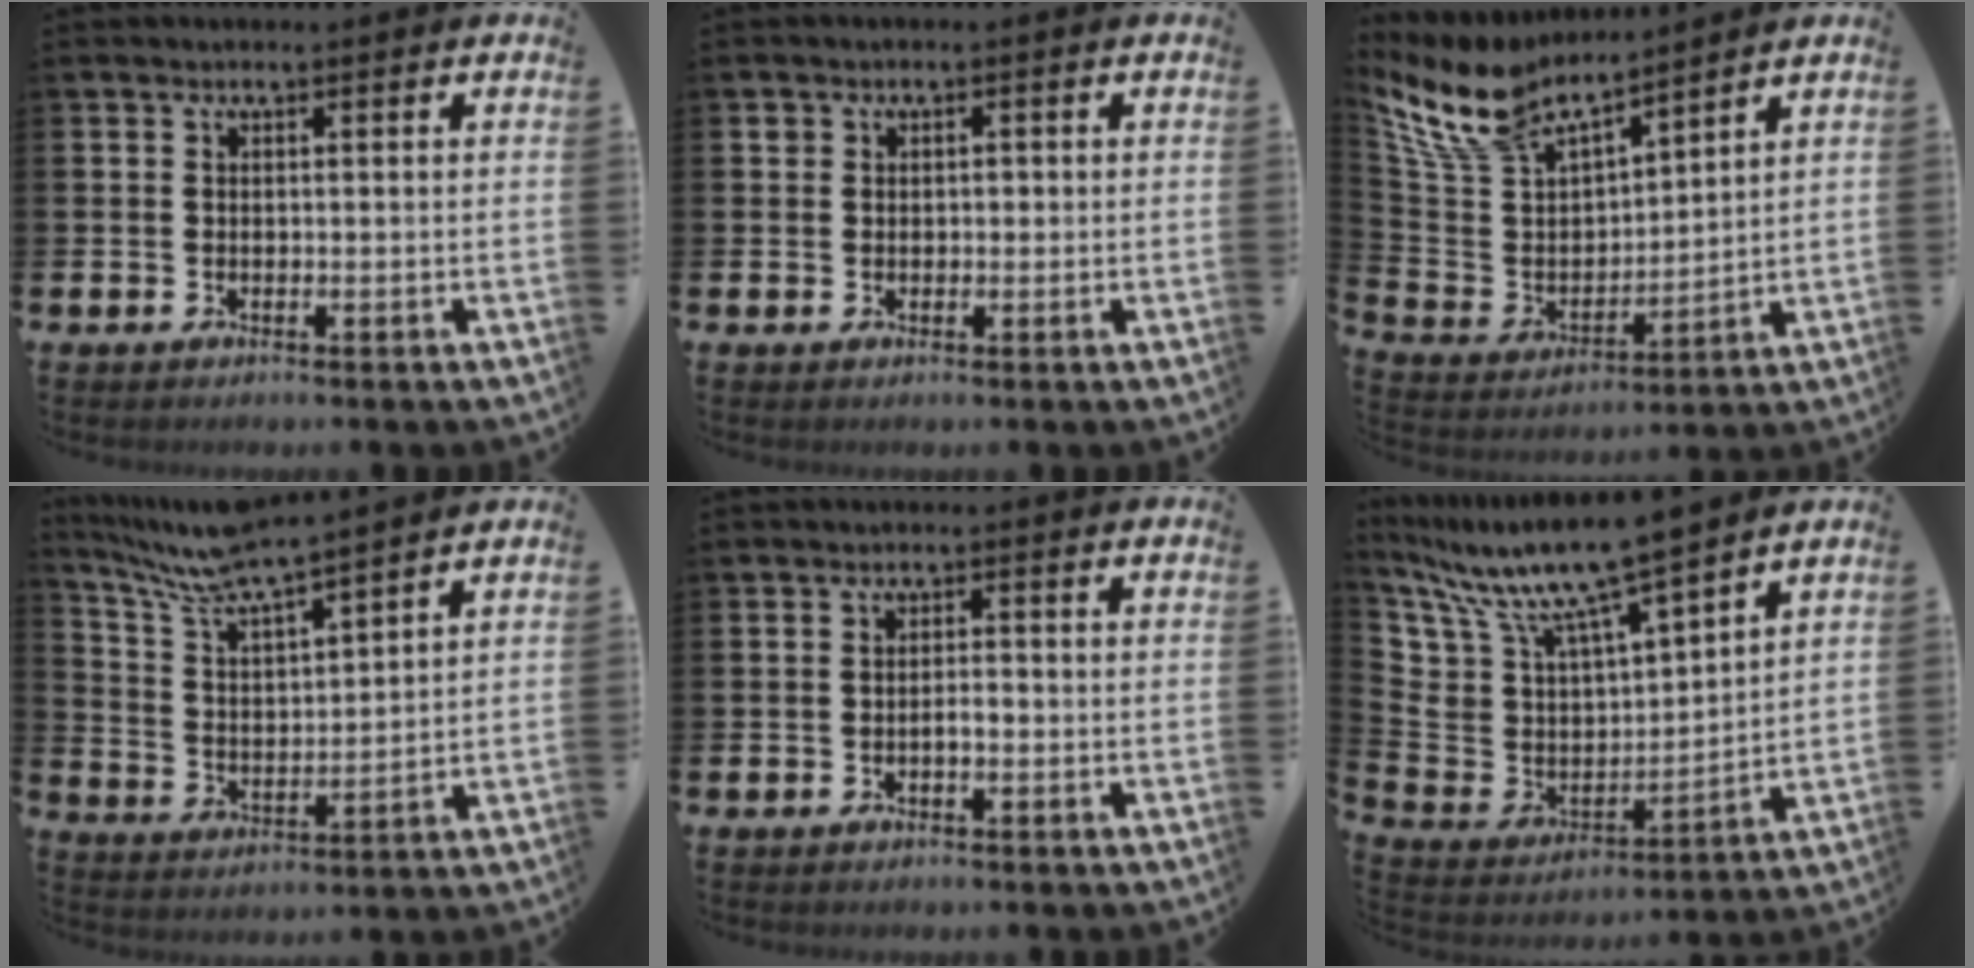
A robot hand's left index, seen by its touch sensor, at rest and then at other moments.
{"total": 1.2, "force": [0.1, 1.0, 0.5], "torque": [0.000, 0.002, -0.002]}
{"total": 9.0, "force": [8.1, 3.0, 2.5], "torque": [-0.091, -0.053, 0.144]}
{"total": 7.4, "force": [6.9, 0.1, 2.5], "torque": [-0.071, -0.042, 0.121]}
{"total": 1.2, "force": [-0.6, 0.4, 0.9], "torque": [-0.019, -0.001, -0.012]}
{"total": 10.7, "force": [9.6, 2.6, 4.0], "torque": [-0.129, -0.061, 0.170]}